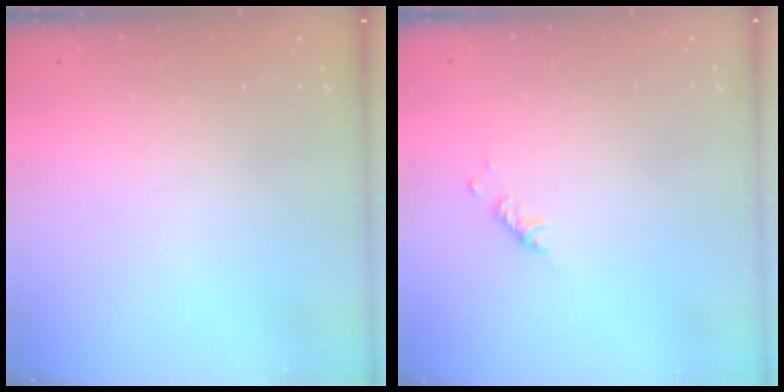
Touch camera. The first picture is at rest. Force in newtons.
{"total": 2.9, "press": 2.9, "slide": 0.6}